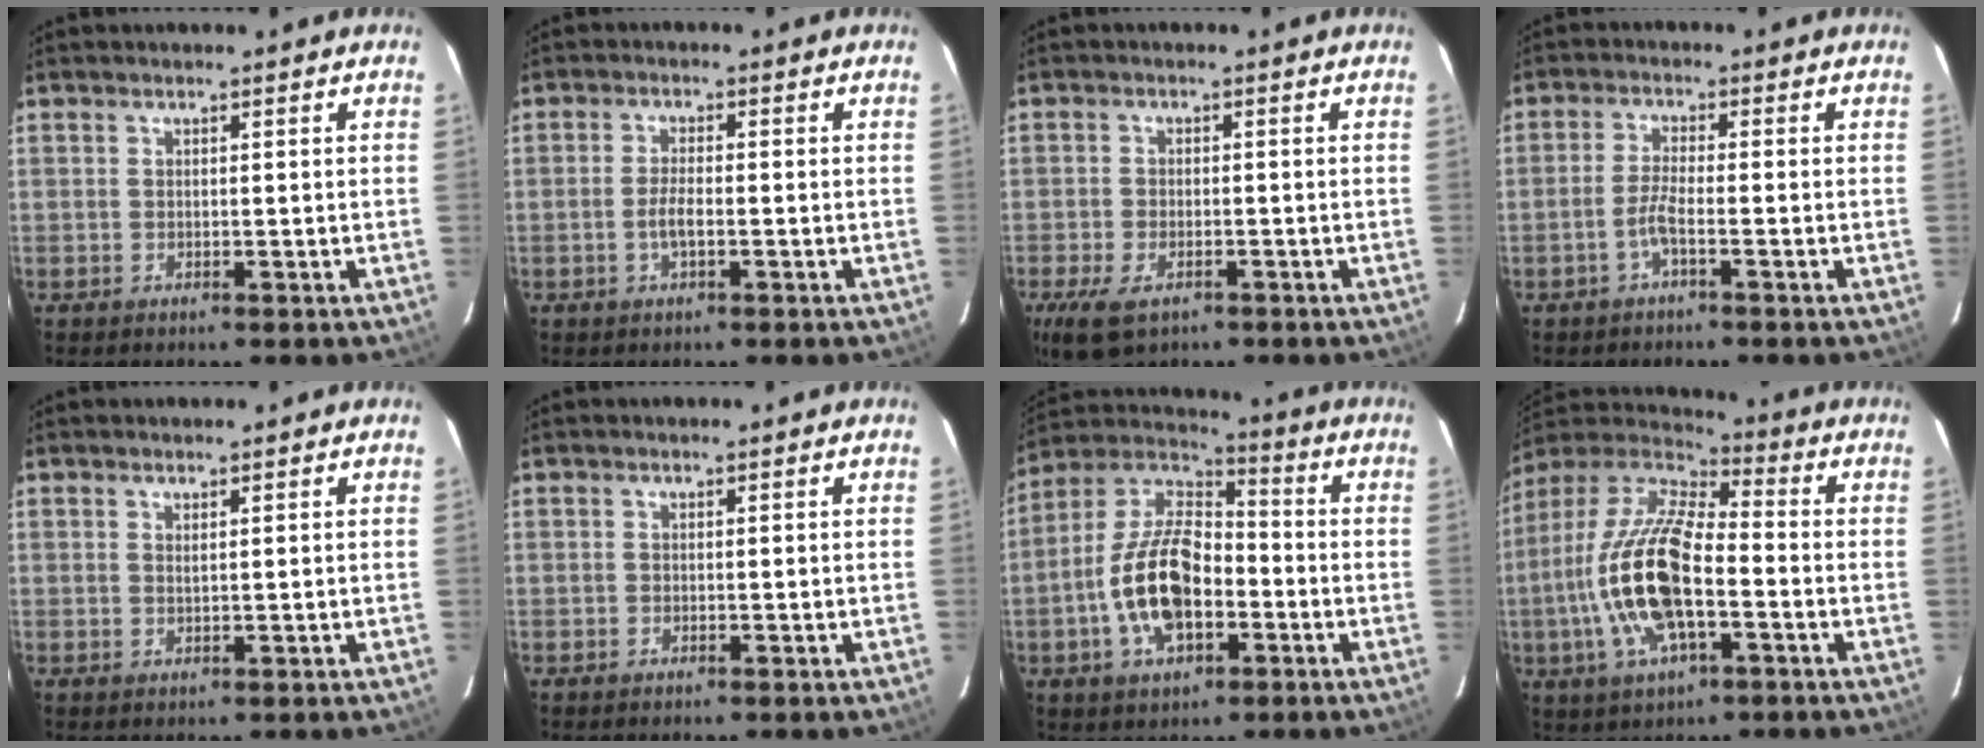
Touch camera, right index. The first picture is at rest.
{"total": 2.8, "force": [-1.0, 0.7, 2.5], "torque": [-0.054, -0.001, -0.019]}
{"total": 8.0, "force": [-4.6, 4.2, 5.0], "torque": [-0.126, -0.025, -0.082]}
{"total": 3.0, "force": [-1.6, 0.0, 2.5], "torque": [-0.060, 0.003, -0.035]}
{"total": 0.6, "force": [0.4, 0.0, 0.5], "torque": [-0.009, 0.001, 0.008]}
{"total": 0.0}
{"total": 15.8, "force": [-4.4, 8.5, 12.6], "torque": [-0.255, 0.016, -0.078]}
{"total": 18.9, "force": [-4.3, 7.3, 16.9], "torque": [-0.347, -0.003, -0.089]}